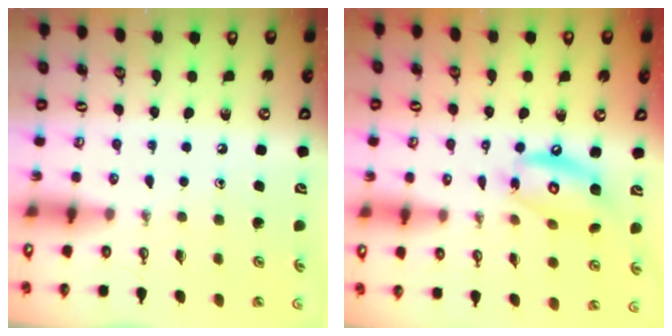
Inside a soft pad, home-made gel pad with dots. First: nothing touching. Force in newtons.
{"total": 13.3, "press": 13.2, "slide": 1.2}